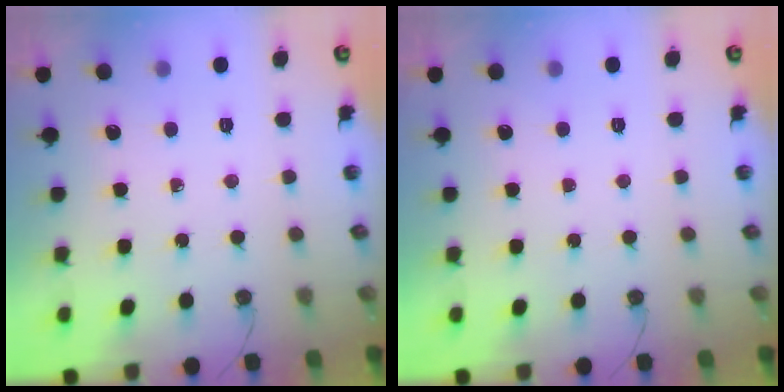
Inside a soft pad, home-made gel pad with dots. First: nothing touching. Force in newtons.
{"total": 0.0}